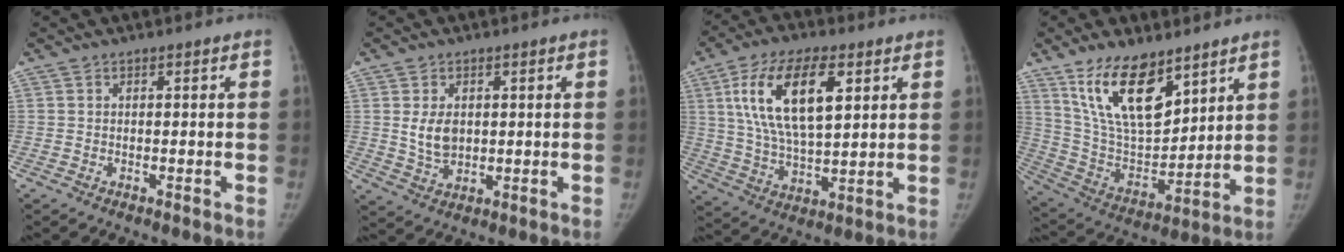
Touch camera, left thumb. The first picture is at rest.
{"total": 5.6, "force": [0.9, 3.9, 3.9], "torque": [-0.055, -0.012, 0.027]}
{"total": 17.4, "force": [6.1, 7.7, 14.3], "torque": [-0.250, -0.013, 0.114]}
{"total": 17.7, "force": [11.0, 8.0, 11.3], "torque": [-0.161, -0.061, 0.220]}